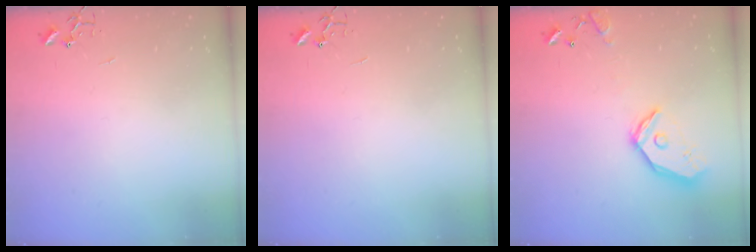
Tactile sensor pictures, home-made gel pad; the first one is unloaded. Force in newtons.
{"total": 0.0}
{"total": 15.5, "press": 15.3, "slide": 2.2}